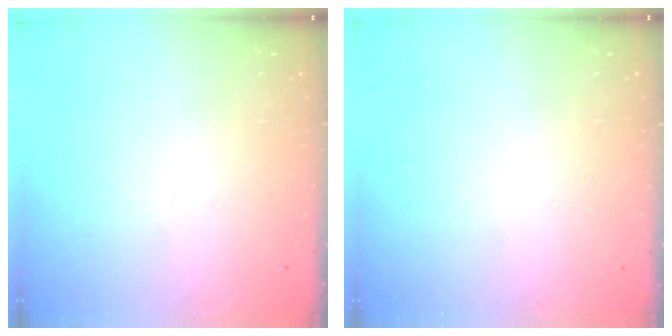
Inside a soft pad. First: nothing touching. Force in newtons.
{"total": 0.0}